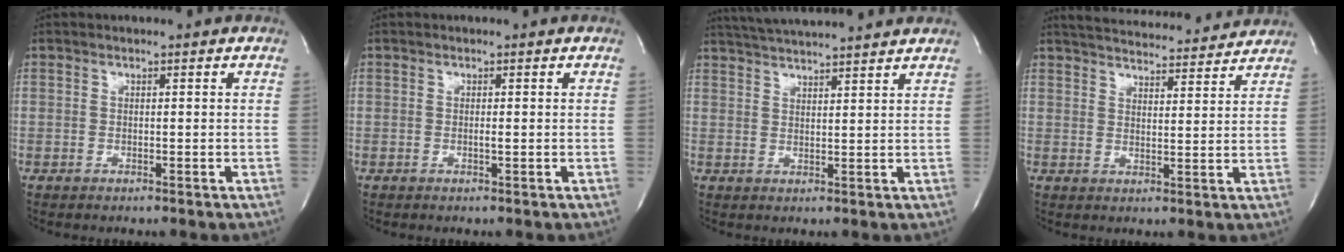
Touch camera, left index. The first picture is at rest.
{"total": 0.5, "force": [-0.1, 0.0, 0.5], "torque": [-0.011, -0.001, -0.003]}
{"total": 12.7, "force": [11.7, 0.1, 5.0], "torque": [-0.093, 0.029, 0.168]}
{"total": 17.1, "force": [16.3, 2.4, 4.6], "torque": [-0.069, 0.018, 0.216]}